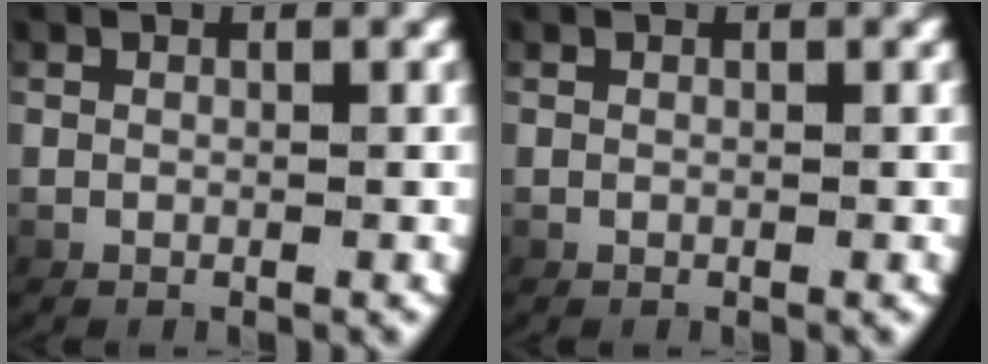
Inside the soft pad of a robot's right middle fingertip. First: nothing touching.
{"total": 0.0}